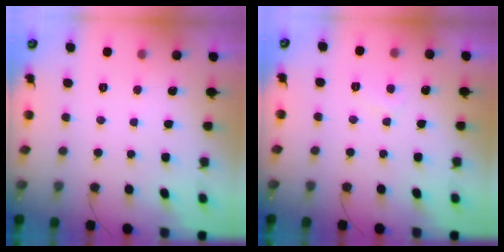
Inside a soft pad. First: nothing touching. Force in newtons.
{"total": 4.1, "press": 4.1, "slide": 0.5}